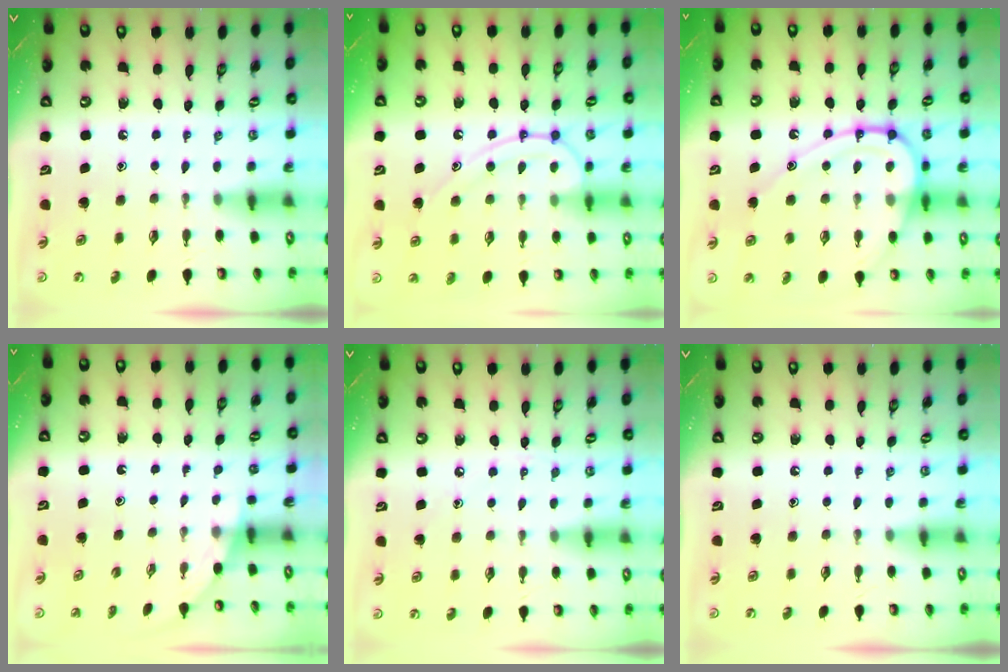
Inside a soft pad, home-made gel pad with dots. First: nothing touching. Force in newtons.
{"total": 12.6, "press": 12.5, "slide": 1.4}
{"total": 15.0, "press": 14.9, "slide": 1.7}
{"total": 0.9, "press": 0.9, "slide": 0.2}
{"total": 3.2, "press": 3.2, "slide": 0.6}
{"total": 0.0}